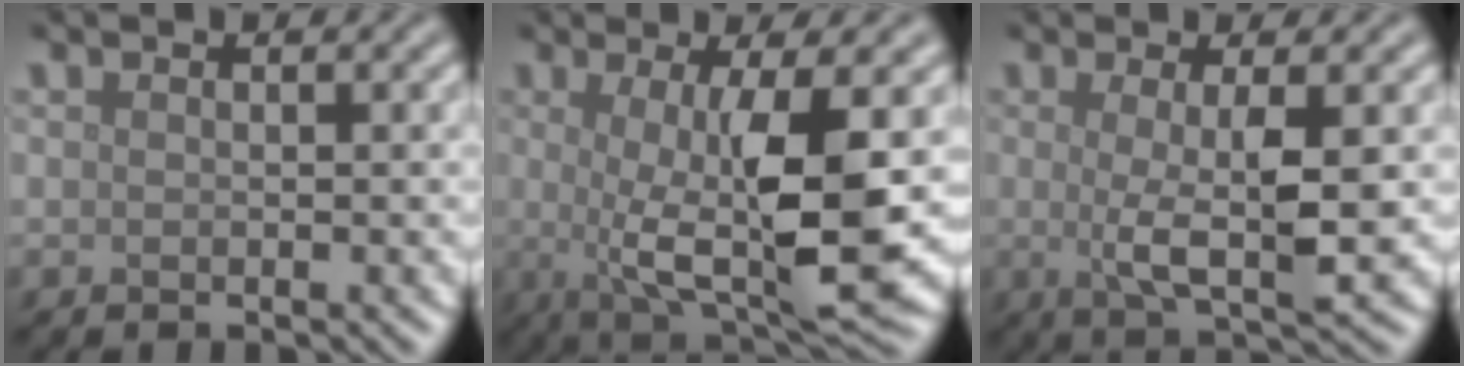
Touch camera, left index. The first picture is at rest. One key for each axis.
{"total": 8.5, "fx": 0.2, "fy": 1.9, "fz": 8.3, "tx": -0.135, "ty": -0.014, "tz": 0.009}
{"total": 4.5, "fx": 0.2, "fy": 0.9, "fz": 4.4, "tx": -0.076, "ty": -0.007, "tz": 0.002}